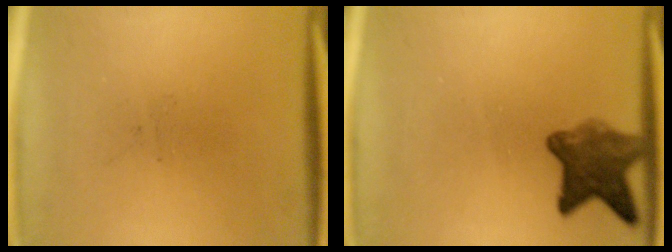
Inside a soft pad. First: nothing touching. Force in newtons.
{"total": 6.7}